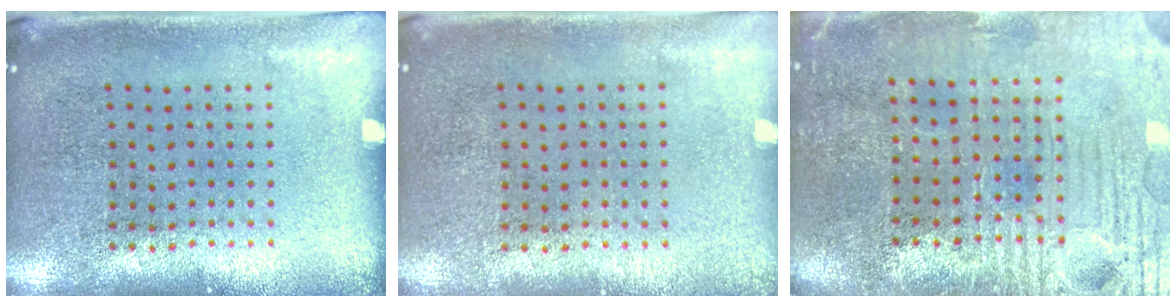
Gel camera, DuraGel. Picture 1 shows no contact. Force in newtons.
{"total": 0.0}
{"total": 4.0, "press": 3.7, "slide": 1.4}